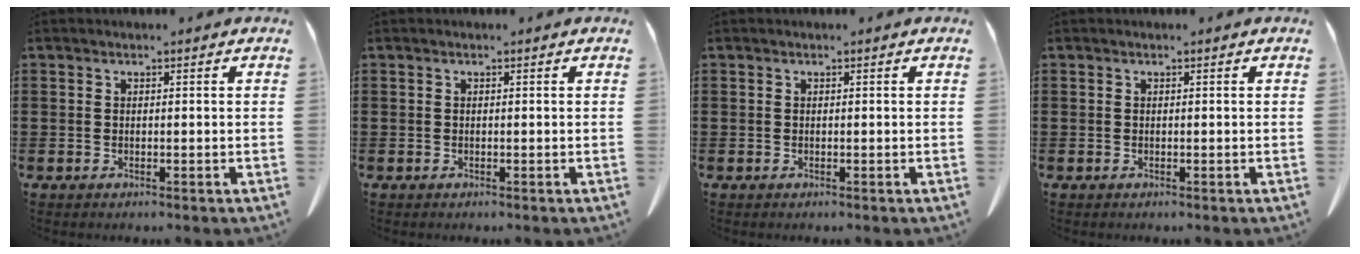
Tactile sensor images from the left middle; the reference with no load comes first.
{"total": 0.0}
{"total": 0.0}
{"total": 0.0}